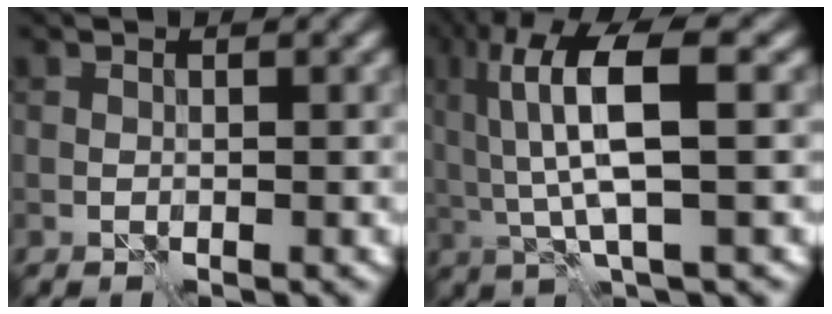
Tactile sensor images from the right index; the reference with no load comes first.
{"total": 8.5, "force": [1.4, 2.2, 8.1], "torque": [-0.165, 0.009, 0.027]}